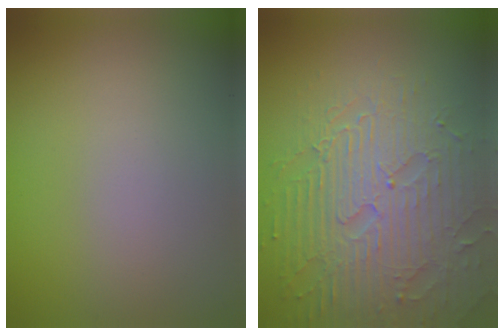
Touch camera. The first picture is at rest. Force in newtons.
{"total": 7.5, "press": 5.9, "slide": 4.6}